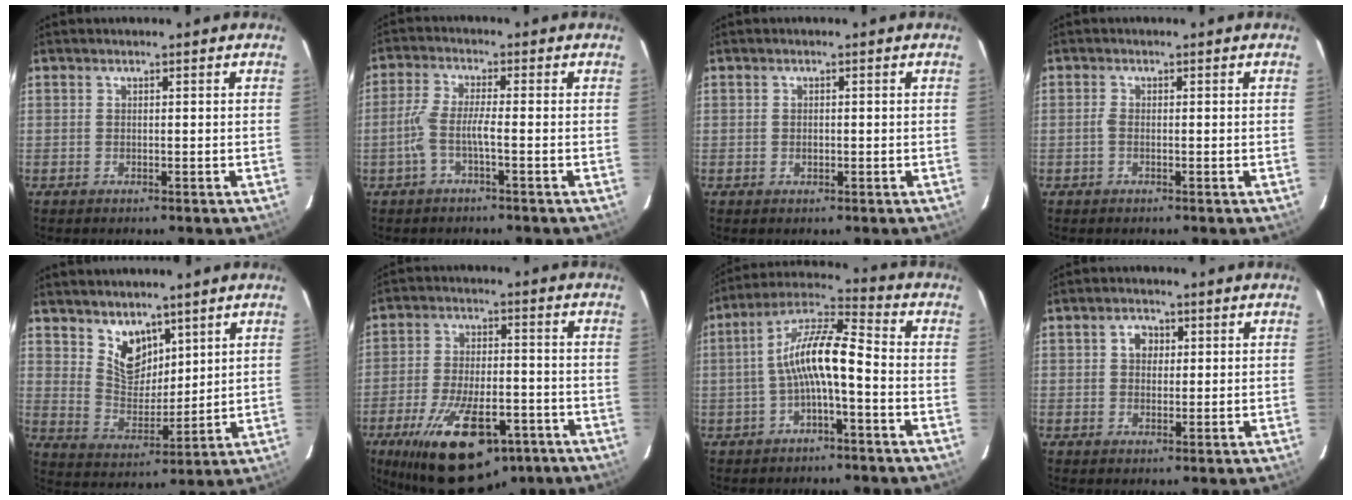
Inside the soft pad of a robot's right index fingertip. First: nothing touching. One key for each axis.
{"total": 4.6, "fx": -1.9, "fy": 0.3, "fz": 4.2, "tx": -0.098, "ty": 0.003, "tz": -0.036}
{"total": 0.9, "fx": -0.1, "fy": 0.9, "fz": 0.3, "tx": -0.005, "ty": 0.000, "tz": -0.001}
{"total": 1.1, "fx": -0.3, "fy": 0.5, "fz": 0.9, "tx": -0.021, "ty": 0.002, "tz": -0.008}
{"total": 8.2, "fx": 5.6, "fy": 4.9, "fz": 3.6, "tx": -0.054, "ty": 0.000, "tz": 0.114}
{"total": 20.1, "fx": -11.7, "fy": 9.0, "fz": 13.7, "tx": -0.261, "ty": -0.022, "tz": -0.178}
{"total": 10.3, "fx": -2.3, "fy": 2.3, "fz": 9.7, "tx": -0.200, "ty": 0.022, "tz": -0.045}
{"total": 3.2, "fx": 0.8, "fy": 2.6, "fz": 1.6, "tx": -0.020, "ty": 0.012, "tz": 0.014}